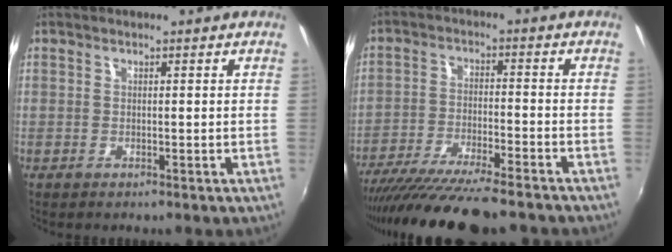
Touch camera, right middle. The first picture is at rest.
{"total": 17.1, "force": [-14.6, 1.8, 8.6], "torque": [-0.173, -0.045, -0.240]}